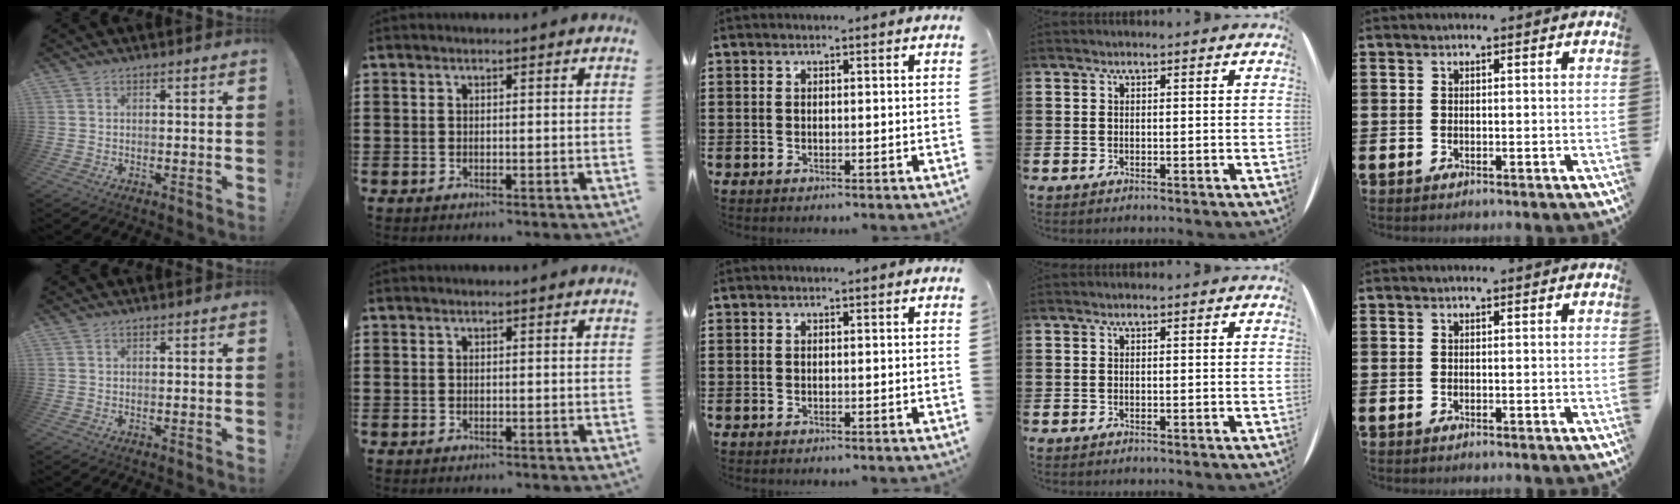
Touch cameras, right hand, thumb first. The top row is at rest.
{}